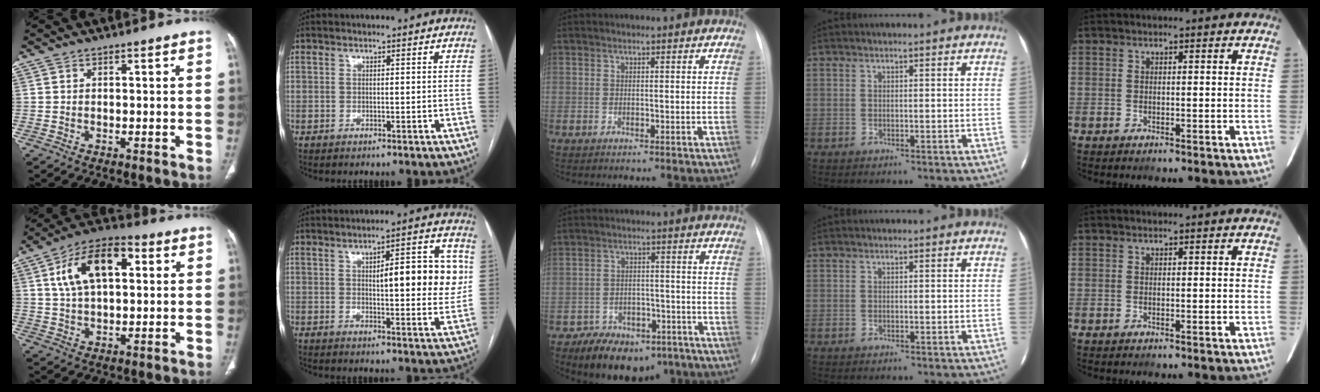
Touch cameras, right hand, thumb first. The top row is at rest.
{"thumb": {"total": 14.4, "force": [4.0, 7.8, 11.4], "torque": [-0.192, 0.016, 0.066]}, "index": {"total": 11.7, "force": [2.0, 3.1, 11.1], "torque": [-0.137, 0.018, 0.025]}, "middle": {"total": 10.9, "force": [-7.5, 6.2, 5.0], "torque": [-0.068, 0.013, -0.111]}}